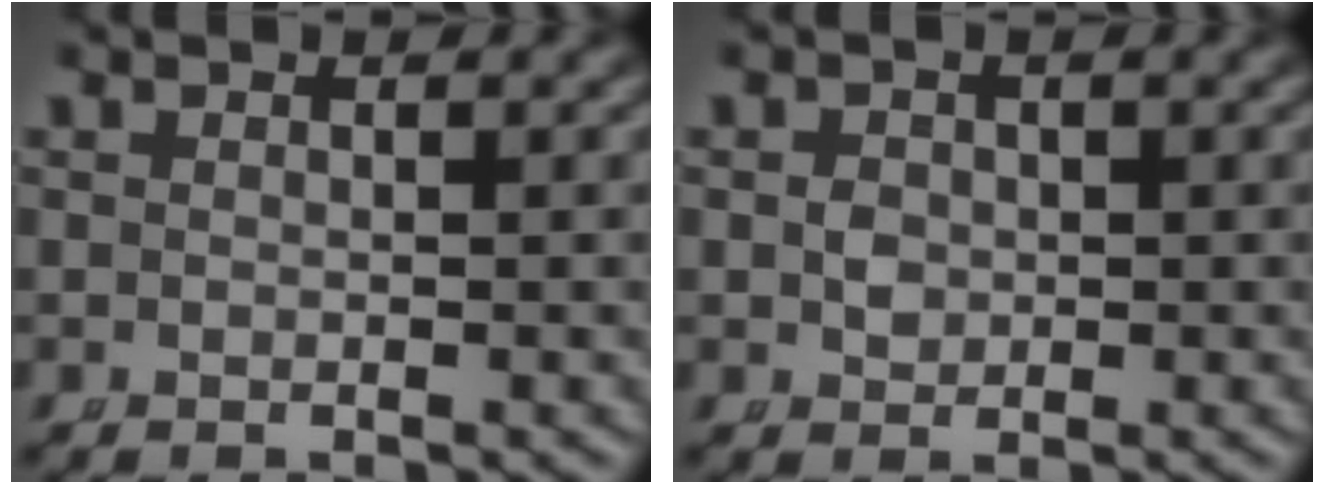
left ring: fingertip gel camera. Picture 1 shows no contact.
{"total": 1.0, "force": [-0.2, 0.8, 0.5], "torque": [-0.009, -0.006, 0.004]}